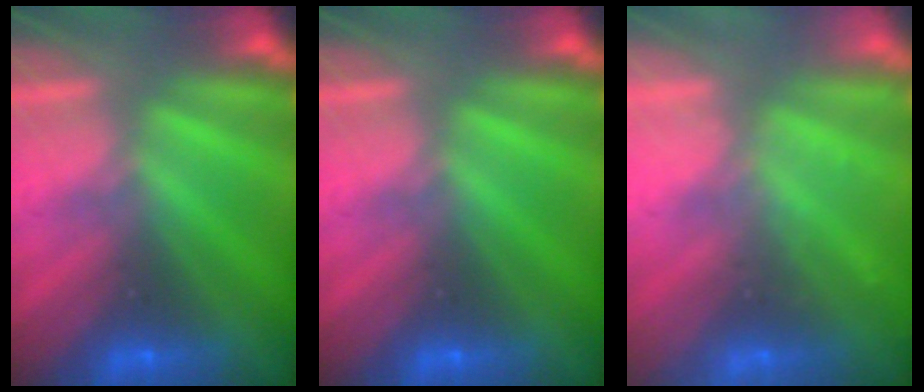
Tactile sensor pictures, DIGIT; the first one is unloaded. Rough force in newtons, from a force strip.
{"total": 0.0}
{"total": 2.3}